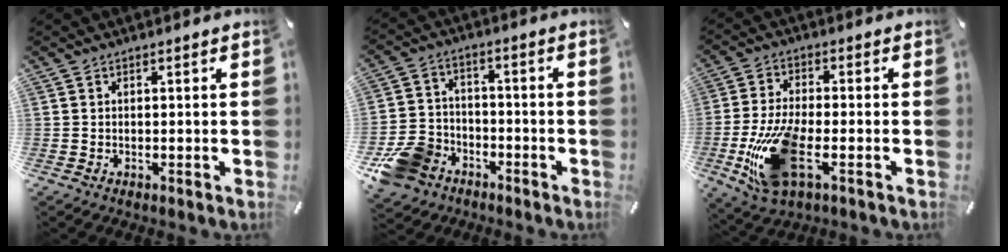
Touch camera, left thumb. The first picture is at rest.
{"total": 11.2, "force": [-6.4, 8.5, 3.3], "torque": [-0.059, 0.053, -0.113]}
{"total": 14.9, "force": [-4.4, 6.7, 12.5], "torque": [-0.260, -0.008, -0.067]}